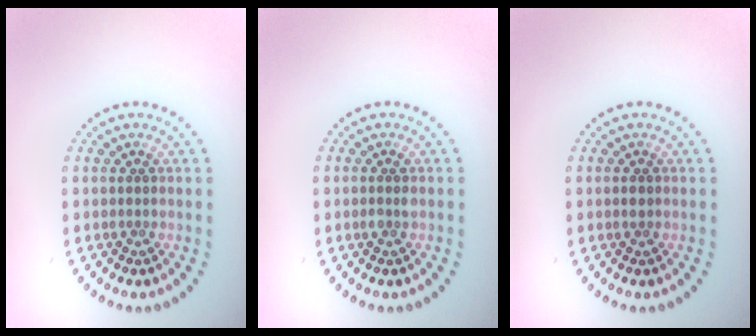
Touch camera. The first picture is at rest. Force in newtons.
{"total": 1.0, "press": 1.0, "slide": 0.2}
{"total": 0.7, "press": 0.7, "slide": 0.1}